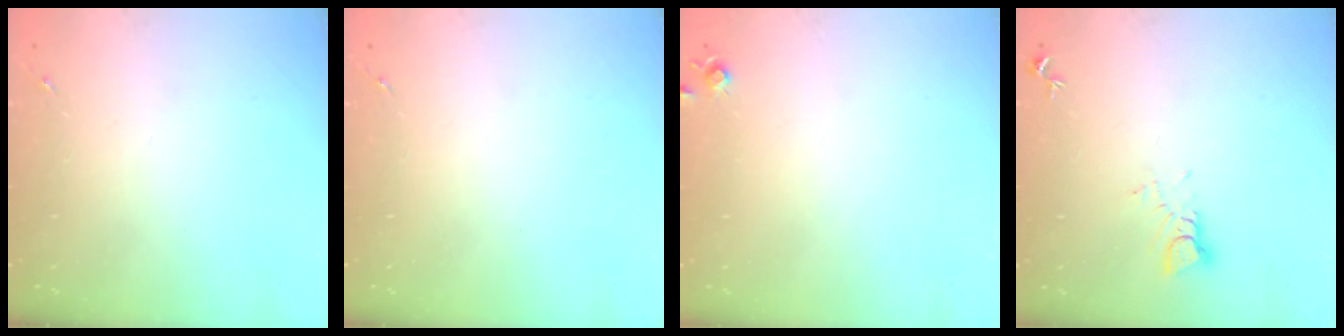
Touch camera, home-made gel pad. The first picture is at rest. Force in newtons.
{"total": 0.0}
{"total": 5.1, "press": 5.1, "slide": 0.7}
{"total": 3.7, "press": 3.7, "slide": 0.3}